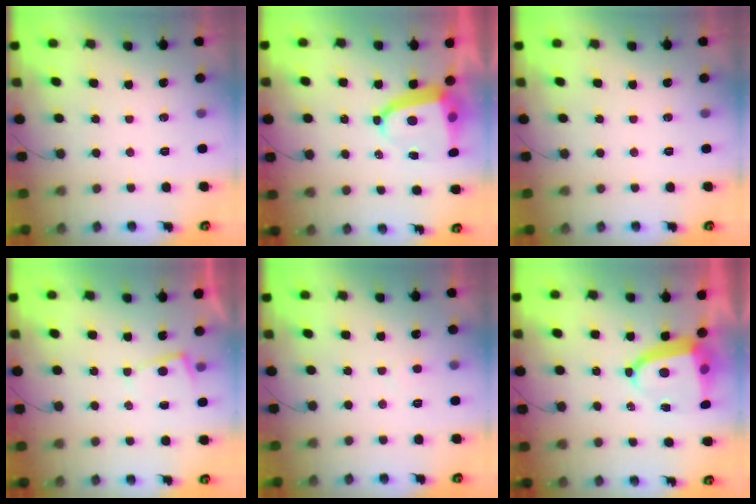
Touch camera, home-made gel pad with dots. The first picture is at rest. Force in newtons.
{"total": 8.4, "press": 8.3, "slide": 1.1}
{"total": 0.0}
{"total": 2.6, "press": 2.6, "slide": 0.4}
{"total": 2.6, "press": 2.6, "slide": 0.2}
{"total": 8.4, "press": 8.3, "slide": 1.1}